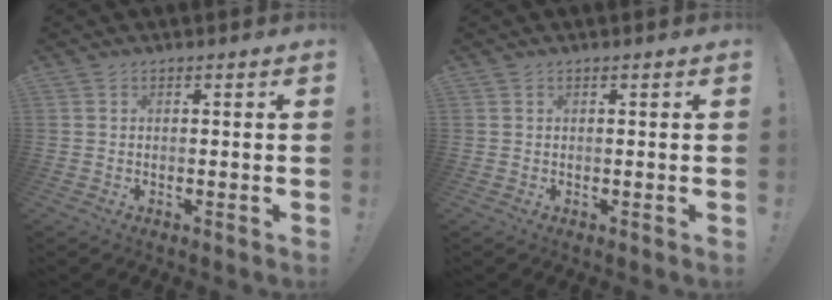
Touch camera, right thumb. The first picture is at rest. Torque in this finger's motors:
{"motor_torque": [0.00, 0.07, -0.08, 0.10, 0.04]}